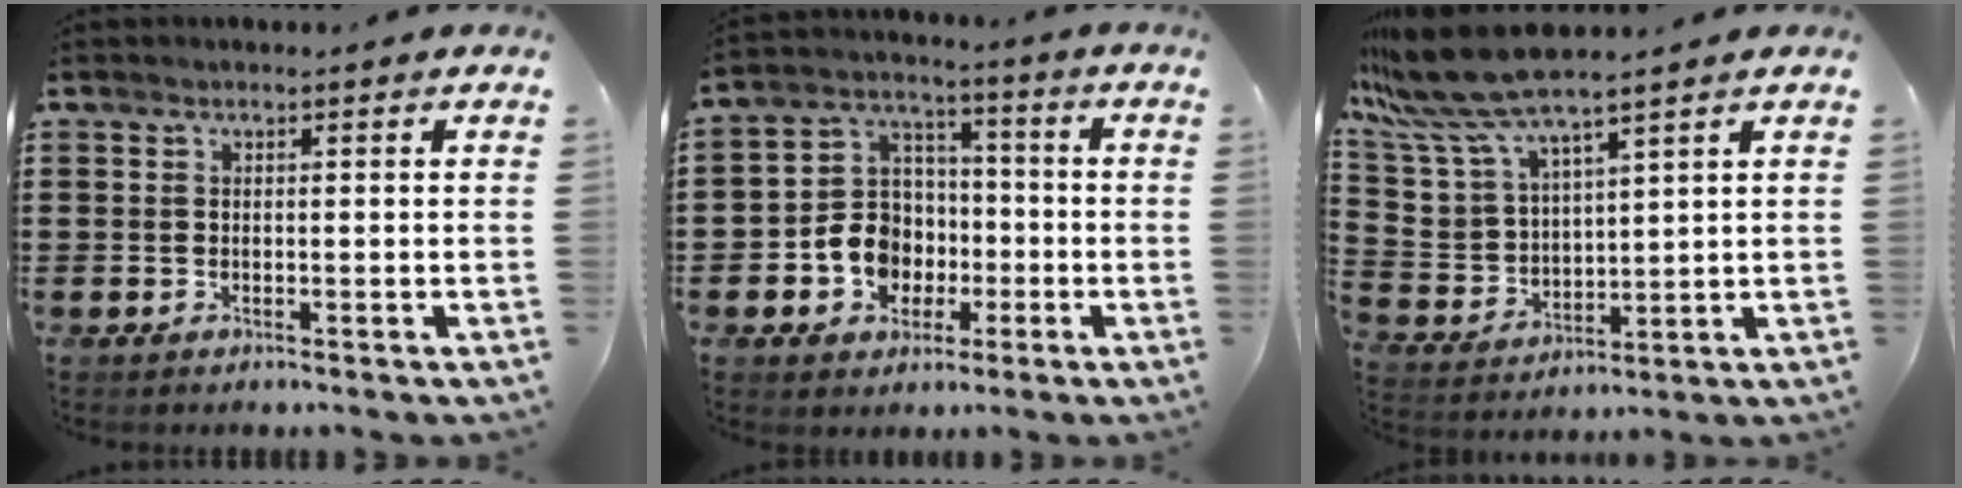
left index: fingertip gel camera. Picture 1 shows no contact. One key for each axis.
{"total": 8.8, "fx": -2.4, "fy": 7.8, "fz": 3.5, "tx": -0.108, "ty": 0.016, "tz": -0.043}
{"total": 9.9, "fx": 8.2, "fy": 2.0, "fz": 5.2, "tx": -0.146, "ty": -0.038, "tz": 0.145}